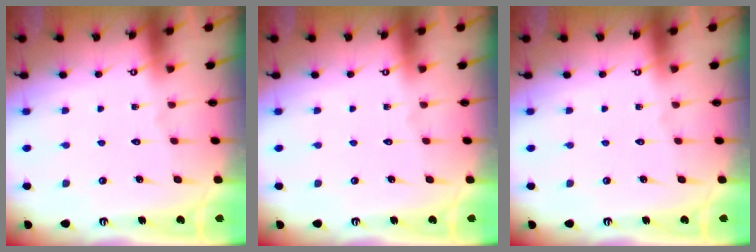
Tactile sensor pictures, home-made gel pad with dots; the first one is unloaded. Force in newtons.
{"total": 0.0}
{"total": 0.0}